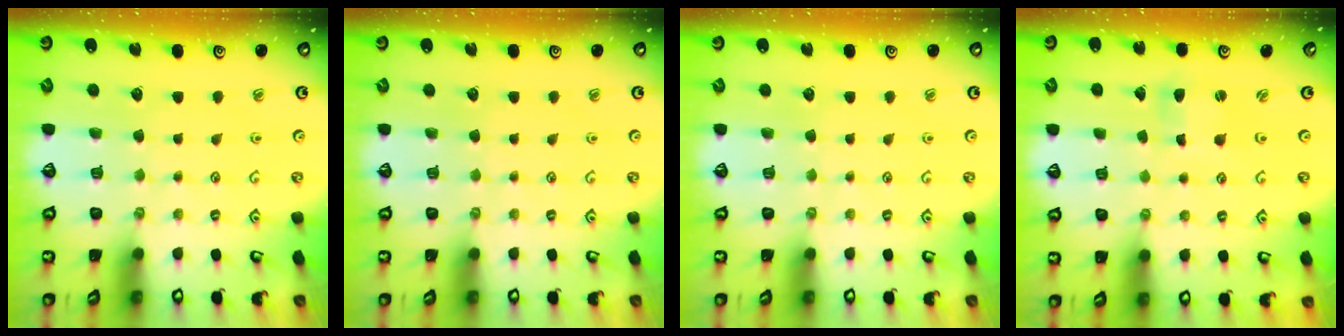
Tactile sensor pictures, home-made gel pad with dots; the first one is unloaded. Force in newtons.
{"total": 0.0}
{"total": 0.0}
{"total": 2.1, "press": 2.1, "slide": 0.3}